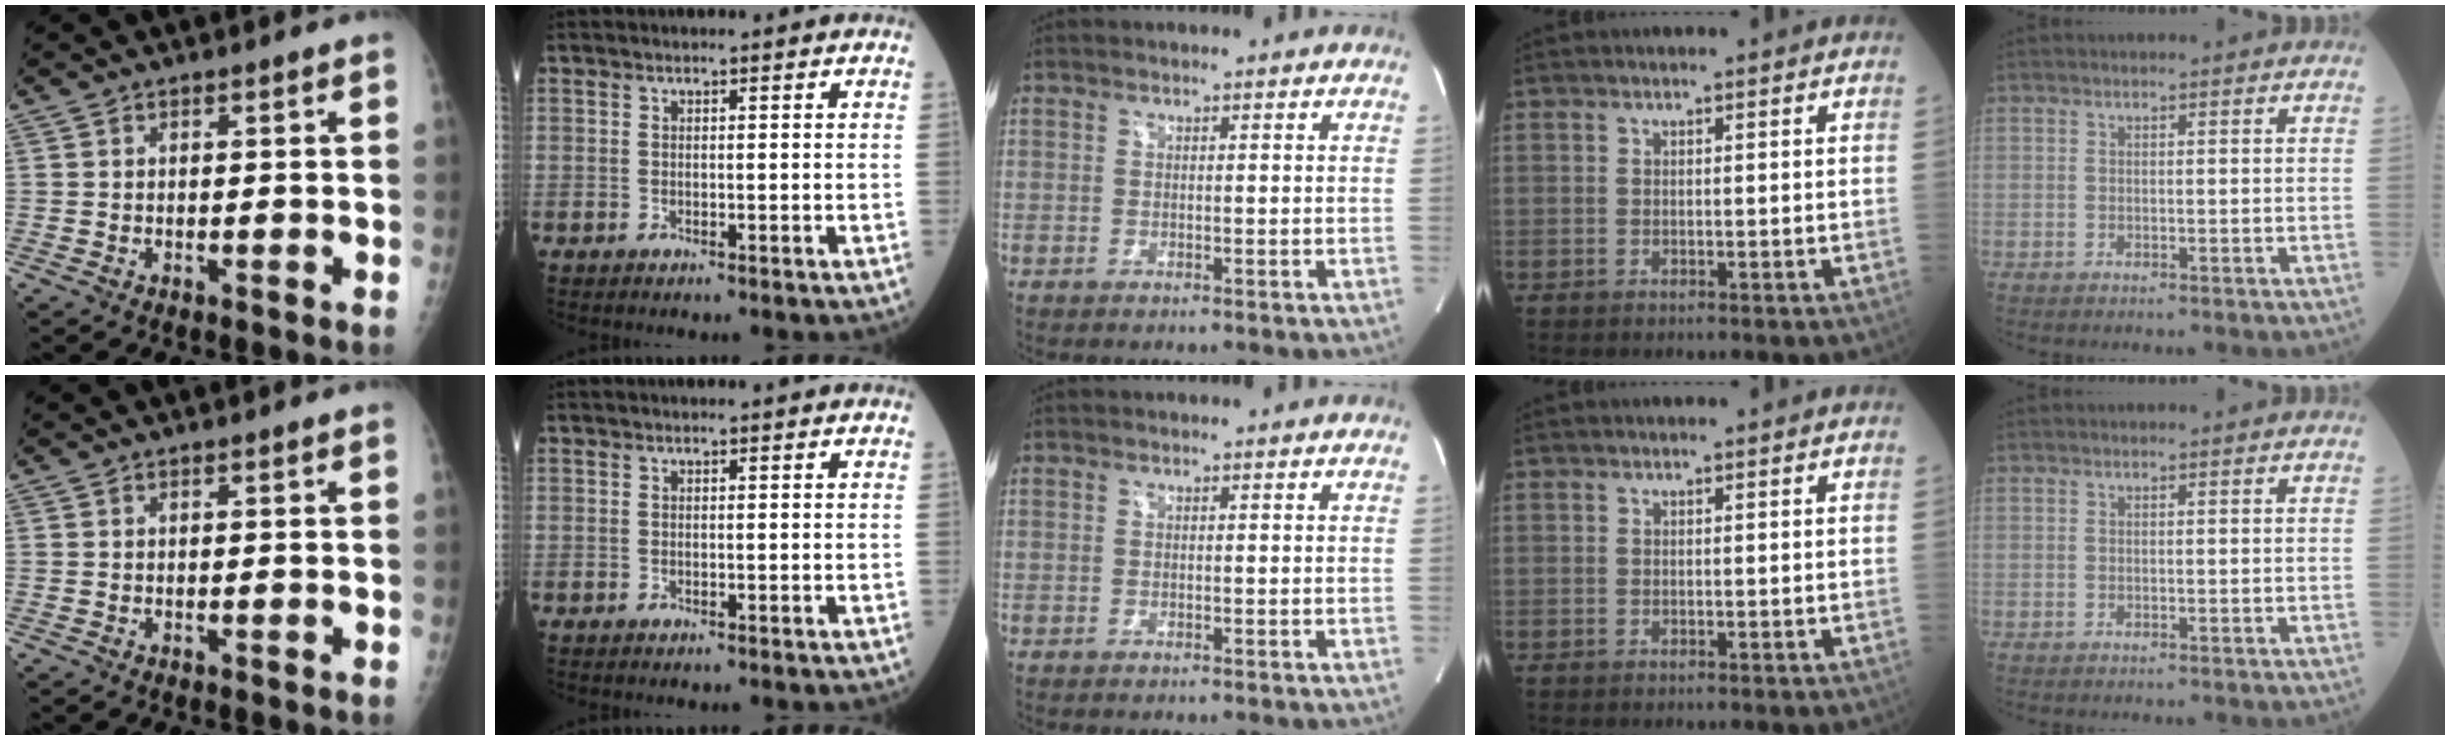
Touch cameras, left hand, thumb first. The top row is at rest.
{}